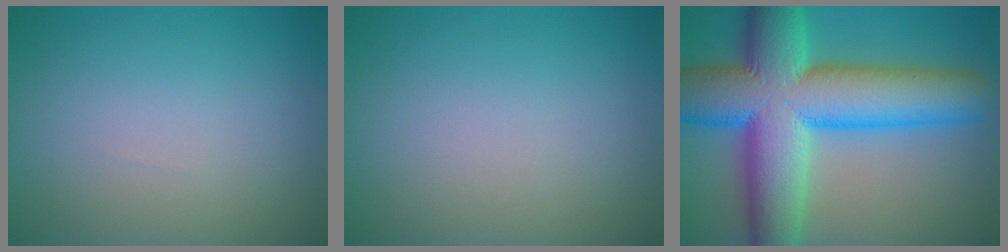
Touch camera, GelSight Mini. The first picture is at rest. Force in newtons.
{"total": 0.0}
{"total": 15.4, "press": 15.4, "slide": 0.5}